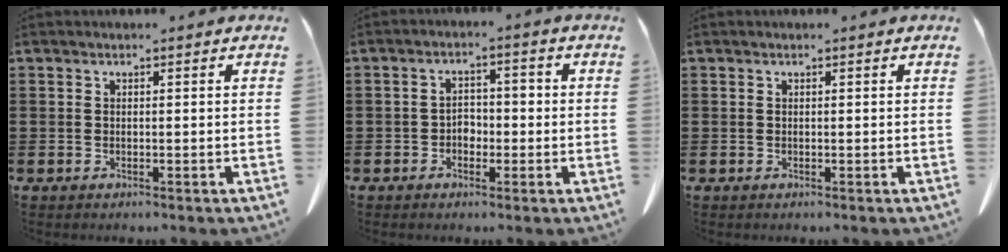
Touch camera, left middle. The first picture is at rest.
{"total": 2.7, "force": [-1.2, 2.0, 1.5], "torque": [-0.028, 0.006, -0.030]}
{"total": 0.0}